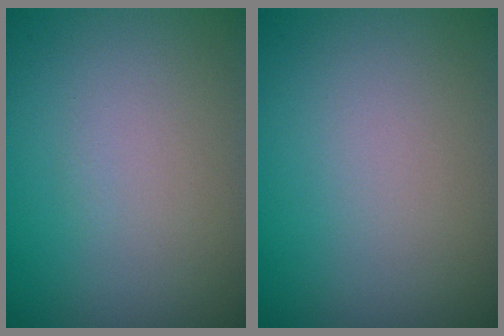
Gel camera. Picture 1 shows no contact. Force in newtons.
{"total": 0.0}